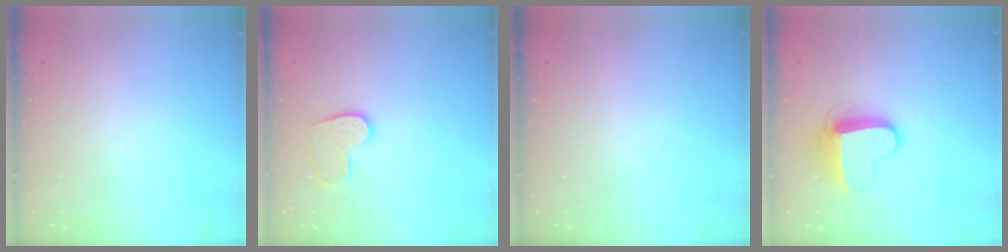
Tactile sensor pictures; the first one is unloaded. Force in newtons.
{"total": 9.9, "press": 9.9, "slide": 0.7}
{"total": 0.0}
{"total": 10.5, "press": 10.5, "slide": 0.8}